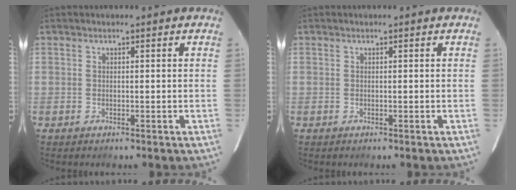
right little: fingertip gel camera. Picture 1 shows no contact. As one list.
[{"total": 0.0}]